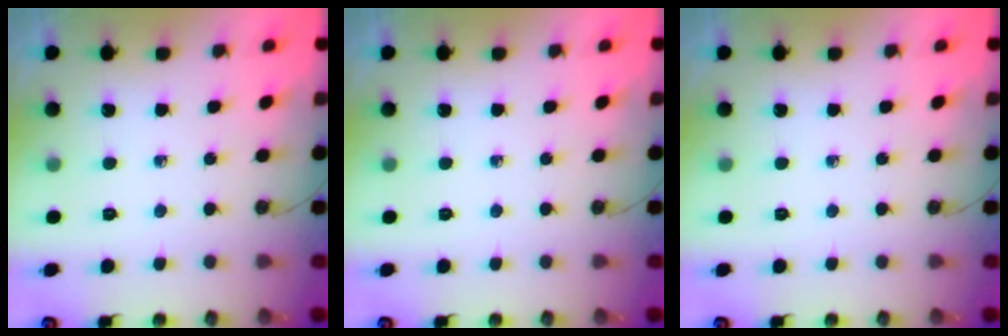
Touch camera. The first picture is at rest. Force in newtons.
{"total": 0.0}
{"total": 0.0}